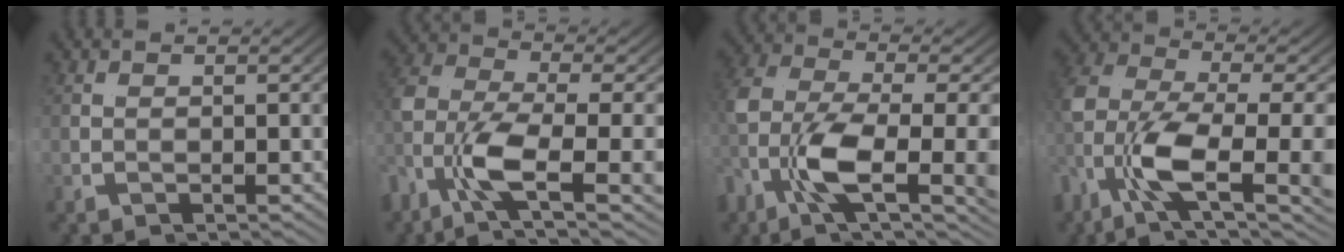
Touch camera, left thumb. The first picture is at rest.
{"total": 7.4, "force": [0.5, 3.5, 6.5], "torque": [-0.154, -0.001, 0.007]}
{"total": 8.3, "force": [0.1, 3.5, 7.5], "torque": [-0.185, -0.010, 0.004]}
{"total": 9.6, "force": [1.1, 4.8, 8.2], "torque": [-0.194, -0.009, 0.020]}